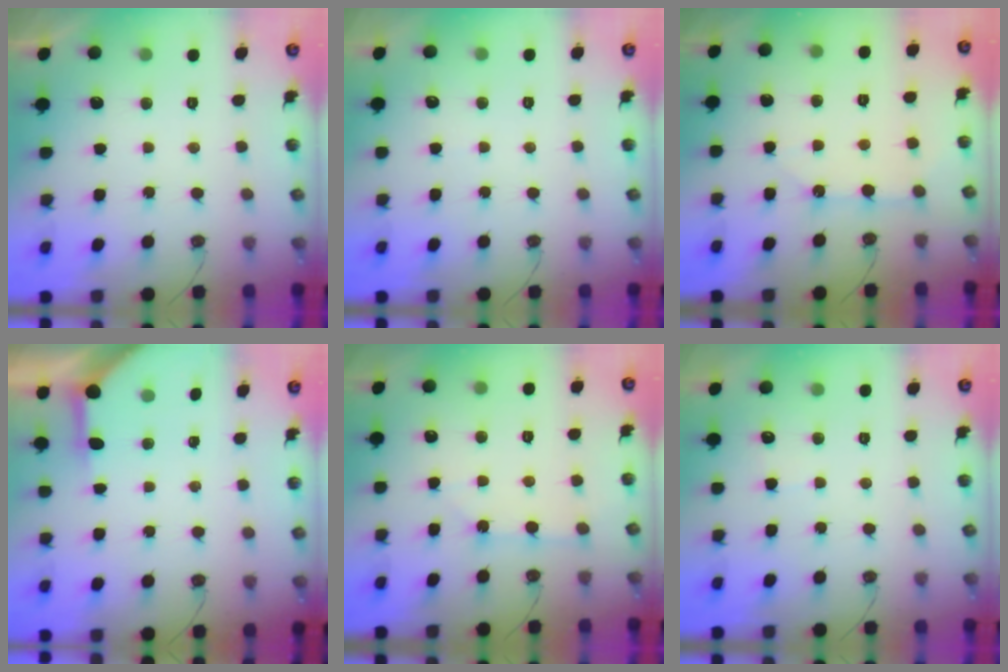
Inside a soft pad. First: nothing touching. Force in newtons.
{"total": 2.5, "press": 2.4, "slide": 0.4}
{"total": 7.0, "press": 7.0, "slide": 0.2}
{"total": 3.9, "press": 3.8, "slide": 0.5}
{"total": 1.8, "press": 1.8, "slide": 0.3}
{"total": 3.9, "press": 3.9, "slide": 0.6}